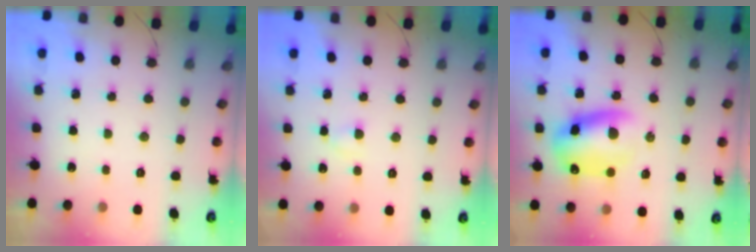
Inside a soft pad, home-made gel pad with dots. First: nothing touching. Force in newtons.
{"total": 2.7, "press": 2.5, "slide": 1.0}
{"total": 13.0, "press": 12.7, "slide": 2.8}